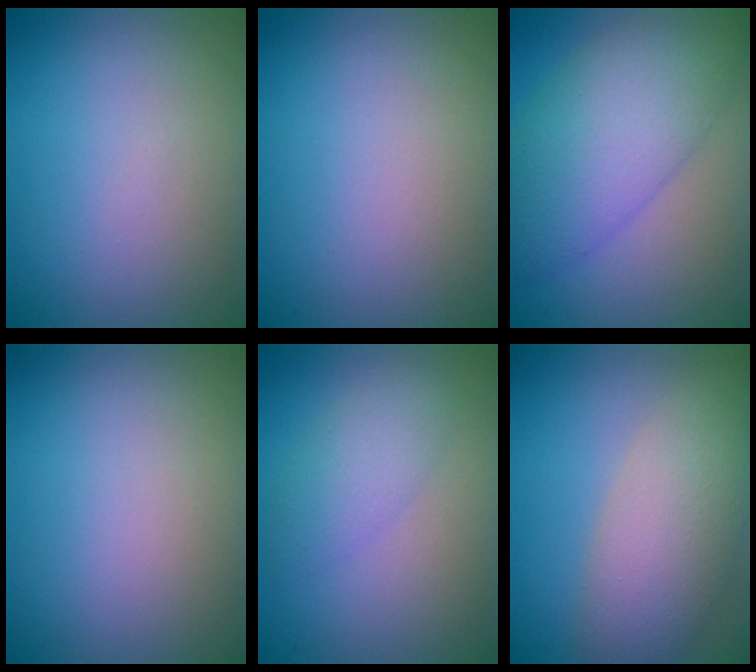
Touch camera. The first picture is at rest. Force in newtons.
{"total": 0.0}
{"total": 8.1, "press": 8.1, "slide": 0.1}
{"total": 0.0}
{"total": 2.8, "press": 2.8, "slide": 0.2}
{"total": 6.2, "press": 6.2, "slide": 0.3}